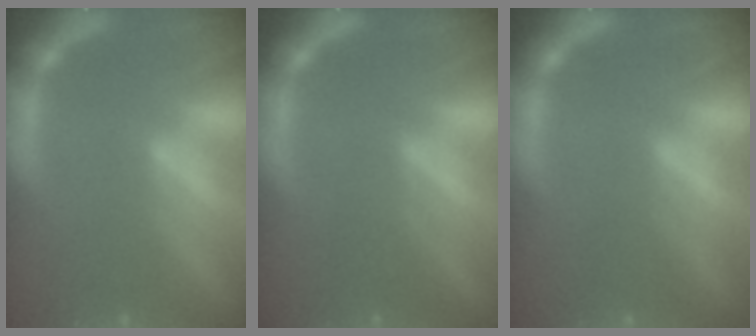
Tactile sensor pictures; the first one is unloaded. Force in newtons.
{"total": 2.5}
{"total": 2.0}